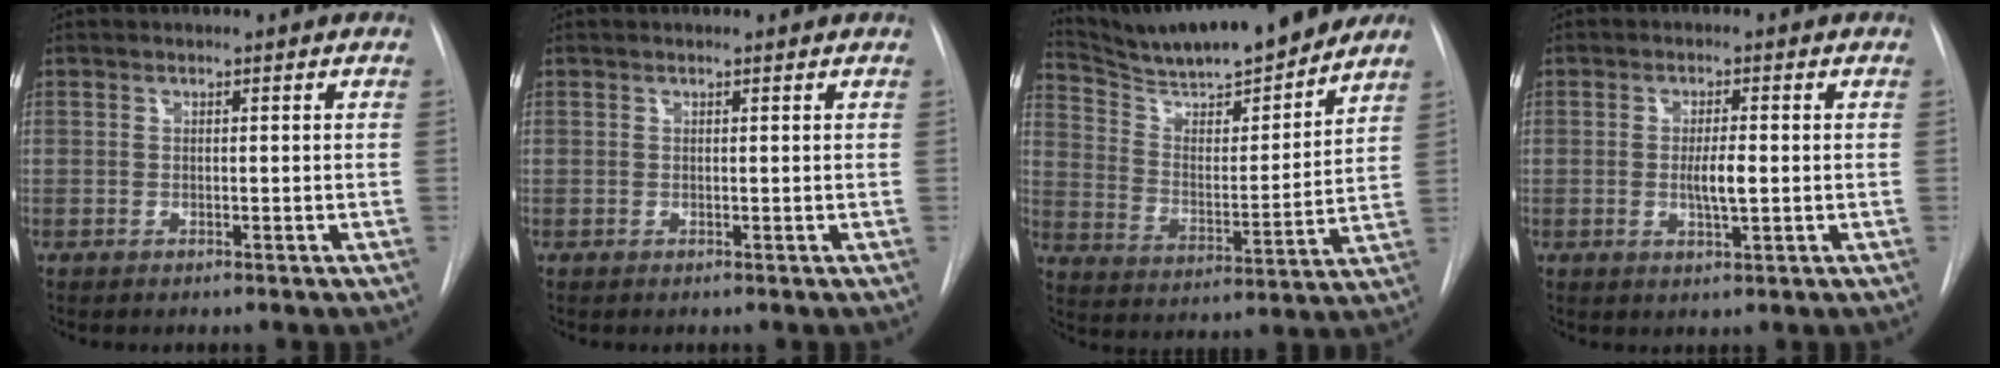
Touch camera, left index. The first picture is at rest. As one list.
[{"total": 0.6, "force": [0.6, -0.1, 0.1], "torque": [-0.008, 0.004, 0.008]}, {"total": 18.8, "force": [16.8, 1.8, 8.1], "torque": [-0.136, -0.018, 0.264]}, {"total": 3.4, "force": [-0.7, 0.4, 3.3], "torque": [-0.061, -0.010, -0.010]}]